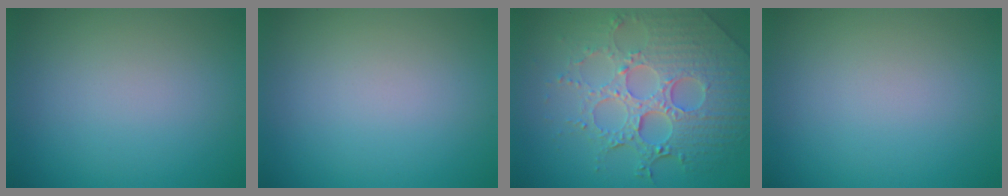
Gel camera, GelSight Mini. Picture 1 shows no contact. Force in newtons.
{"total": 0.0}
{"total": 8.3, "press": 6.0, "slide": 5.7}
{"total": 0.0}